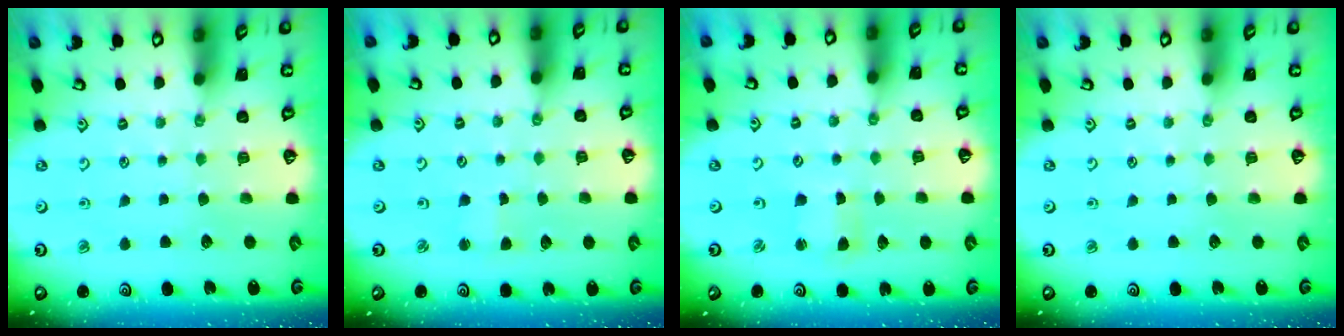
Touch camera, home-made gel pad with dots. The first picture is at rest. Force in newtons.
{"total": 1.6, "press": 1.6, "slide": 0.3}
{"total": 2.2, "press": 2.2, "slide": 0.4}
{"total": 0.0}